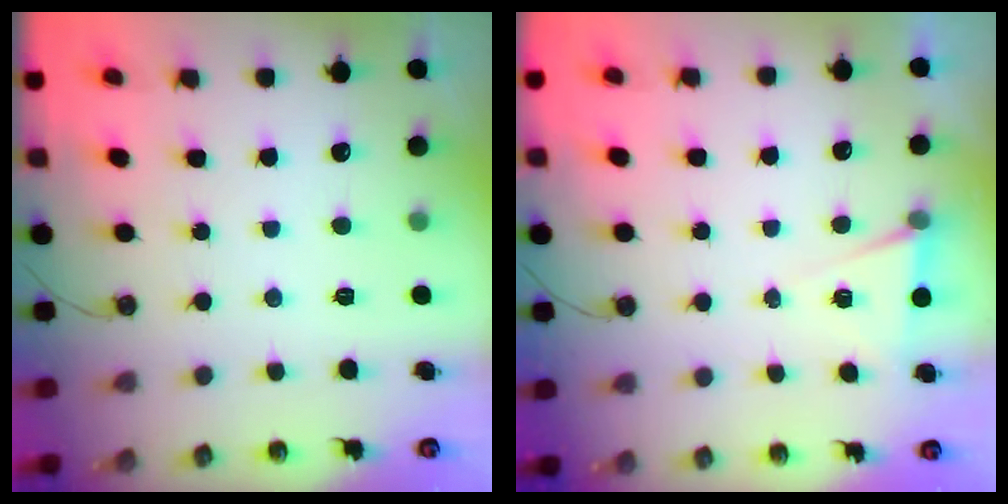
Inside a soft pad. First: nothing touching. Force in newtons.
{"total": 5.7, "press": 3.3, "slide": 4.6}